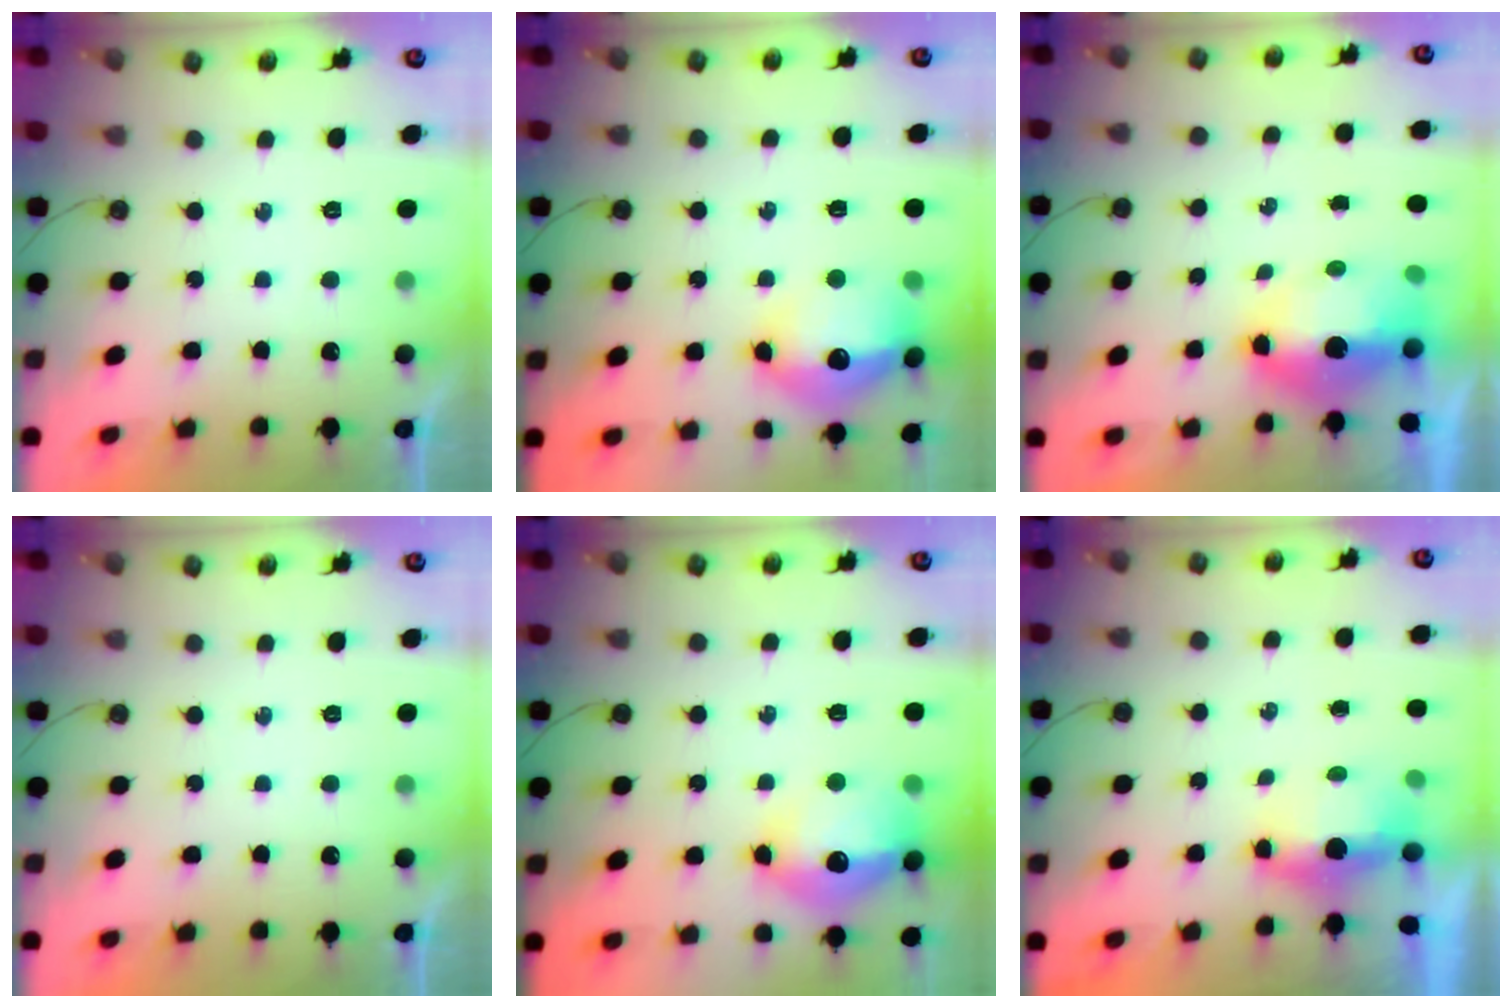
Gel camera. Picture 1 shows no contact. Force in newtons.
{"total": 16.2, "press": 16.2, "slide": 1.5}
{"total": 10.8, "press": 10.6, "slide": 1.6}
{"total": 0.0}
{"total": 15.2, "press": 15.1, "slide": 1.6}
{"total": 10.2, "press": 5.8, "slide": 8.4}